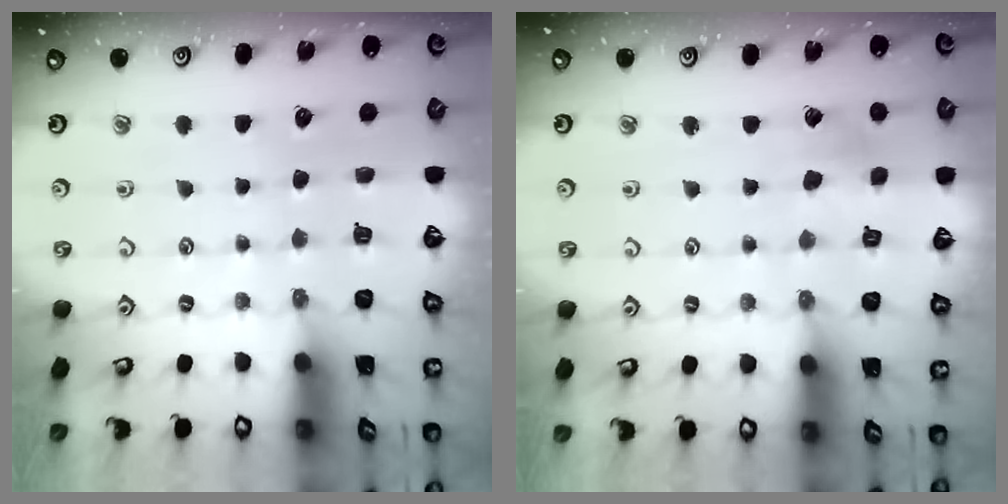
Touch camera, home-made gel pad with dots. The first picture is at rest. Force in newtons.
{"total": 3.0, "press": 3.0, "slide": 0.4}